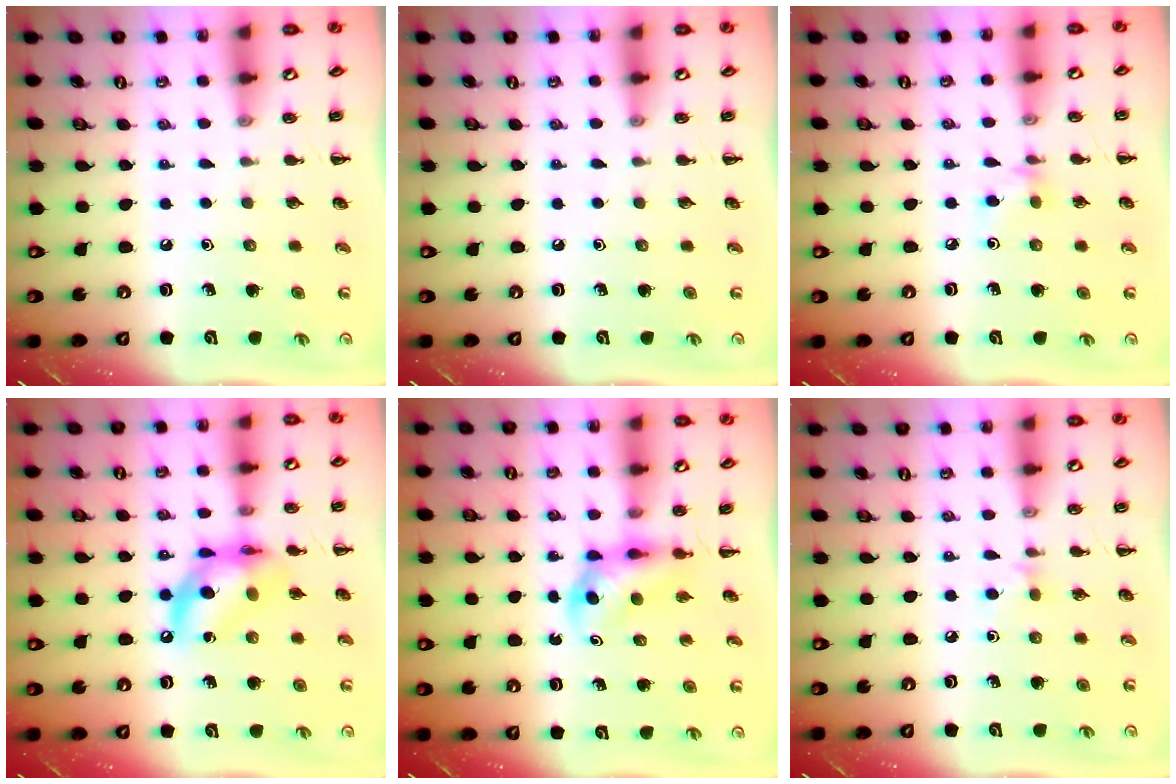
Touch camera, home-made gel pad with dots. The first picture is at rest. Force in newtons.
{"total": 0.0}
{"total": 4.7, "press": 4.6, "slide": 1.2}
{"total": 12.4, "press": 11.9, "slide": 3.3}
{"total": 3.7, "press": 3.6, "slide": 0.9}
{"total": 3.8, "press": 3.5, "slide": 1.6}